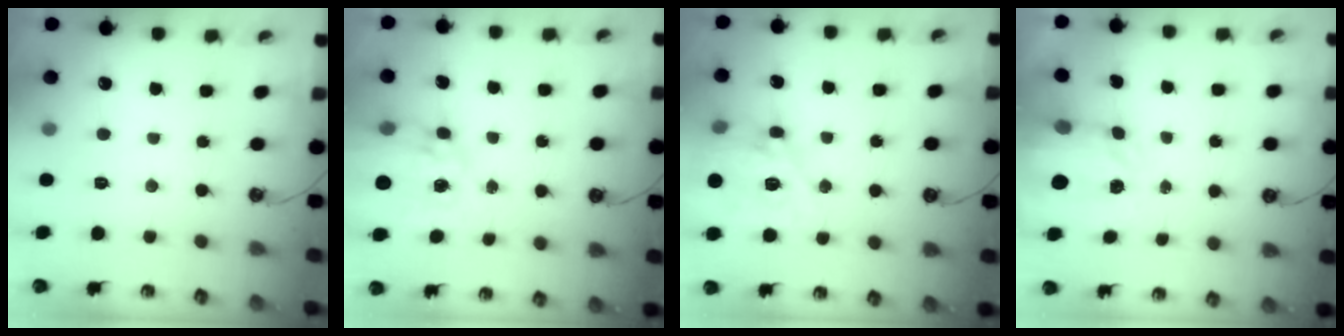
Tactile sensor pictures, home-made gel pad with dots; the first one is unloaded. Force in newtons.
{"total": 13.5, "press": 13.4, "slide": 1.4}
{"total": 15.0, "press": 14.9, "slide": 1.3}
{"total": 3.6, "press": 3.6, "slide": 0.5}